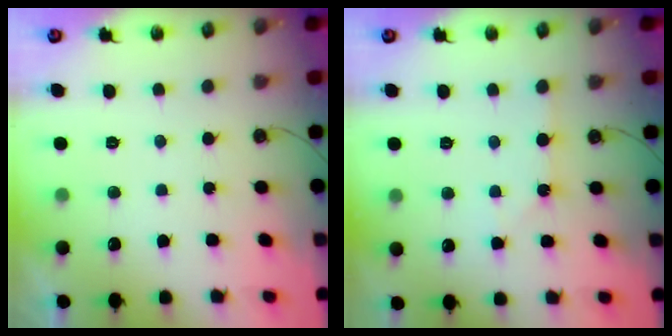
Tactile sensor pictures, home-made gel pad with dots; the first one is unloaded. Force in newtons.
{"total": 1.7, "press": 1.7, "slide": 0.3}